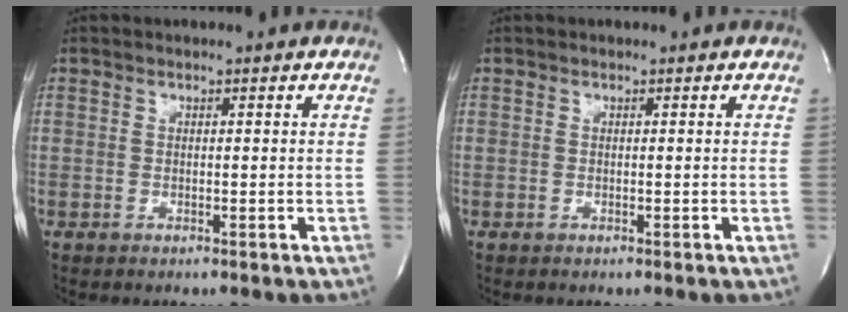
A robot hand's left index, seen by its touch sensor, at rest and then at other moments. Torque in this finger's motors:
{"motor_torque": [0.00, 0.00, 0.00, 0.00]}